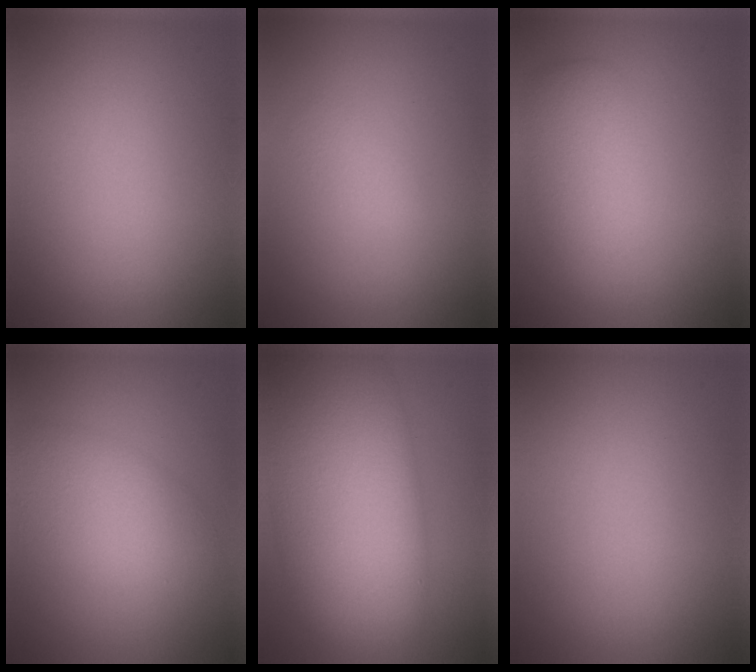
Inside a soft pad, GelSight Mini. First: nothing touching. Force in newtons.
{"total": 1.0, "press": 1.0, "slide": 0.1}
{"total": 4.0, "press": 4.0, "slide": 0.1}
{"total": 4.7, "press": 4.7, "slide": 0.1}
{"total": 13.4, "press": 13.3, "slide": 0.8}
{"total": 0.0}